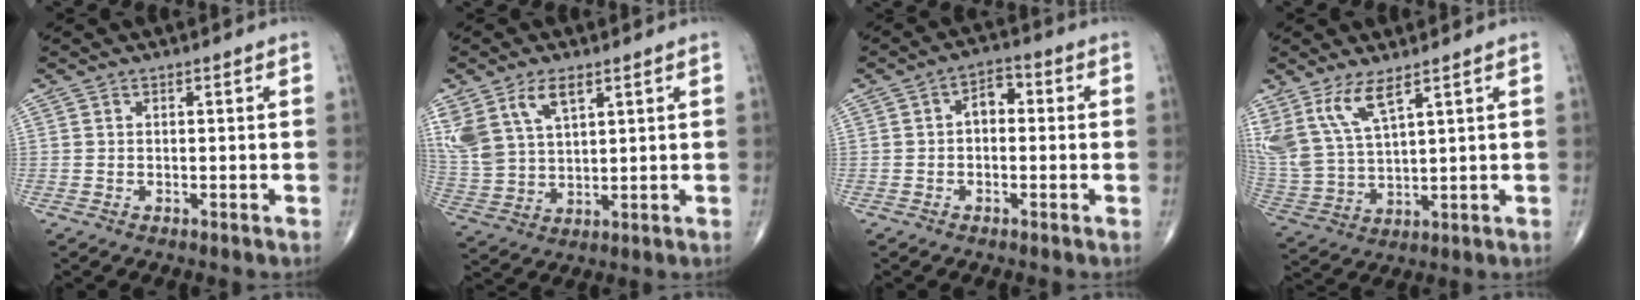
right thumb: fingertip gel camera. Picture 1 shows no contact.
{"total": 11.6, "force": [6.1, 6.3, 7.6], "torque": [-0.159, -0.014, 0.133]}
{"total": 4.6, "force": [0.1, 2.9, 3.5], "torque": [-0.039, 0.016, -0.010]}
{"total": 10.8, "force": [6.6, 3.6, 7.8], "torque": [-0.172, -0.027, 0.151]}